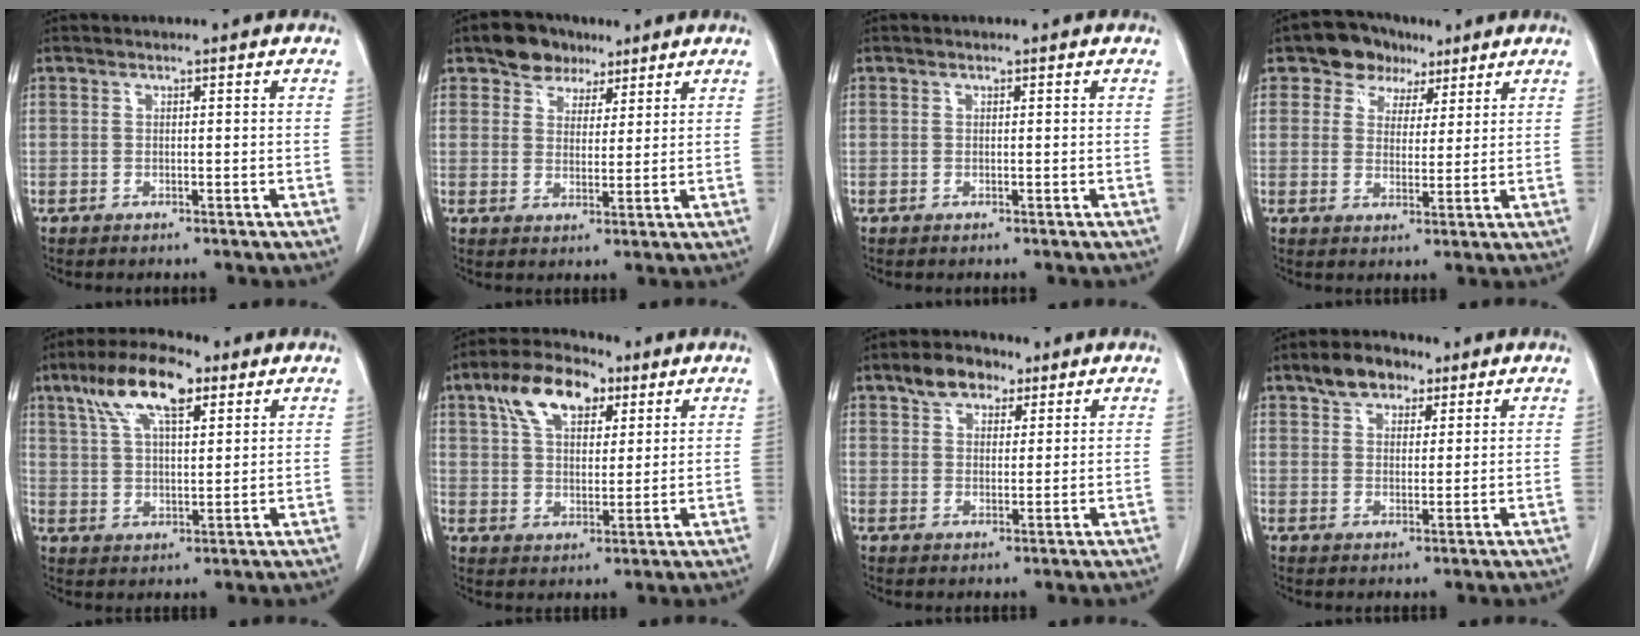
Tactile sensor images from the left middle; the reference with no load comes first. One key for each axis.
{"total": 5.7, "fx": 3.9, "fy": 3.7, "fz": 1.7, "tx": -0.028, "ty": 0.015, "tz": 0.069}
{"total": 0.0}
{"total": 6.4, "fx": 3.9, "fy": 4.8, "fz": 1.5, "tx": -0.020, "ty": 0.023, "tz": 0.066}
{"total": 11.1, "fx": 6.3, "fy": 3.5, "fz": 8.5, "tx": -0.161, "ty": 0.021, "tz": 0.113}
{"total": 10.6, "fx": 5.6, "fy": 5.4, "fz": 7.2, "tx": -0.135, "ty": 0.029, "tz": 0.101}
{"total": 5.9, "fx": 3.7, "fy": 3.4, "fz": 3.0, "tx": -0.050, "ty": 0.017, "tz": 0.066}
{"total": 6.1, "fx": 3.9, "fy": 3.4, "fz": 3.1, "tx": -0.051, "ty": 0.018, "tz": 0.069}